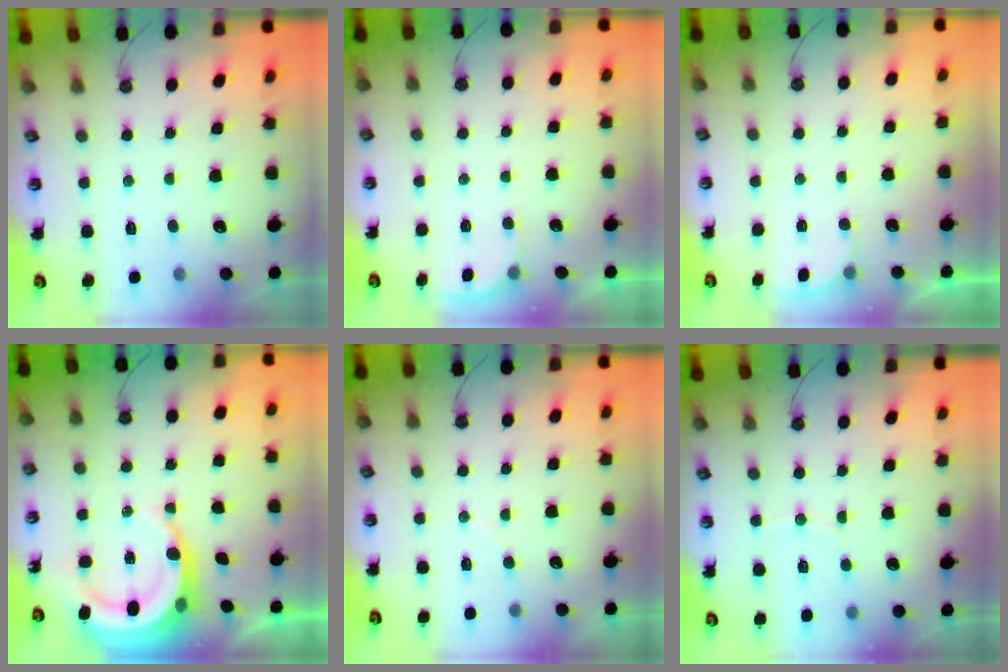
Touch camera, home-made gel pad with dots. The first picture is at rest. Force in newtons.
{"total": 2.3, "press": 2.3, "slide": 0.5}
{"total": 2.2, "press": 2.0, "slide": 1.0}
{"total": 9.3, "press": 9.1, "slide": 2.0}
{"total": 4.4, "press": 4.2, "slide": 1.2}
{"total": 4.5, "press": 4.4, "slide": 0.9}